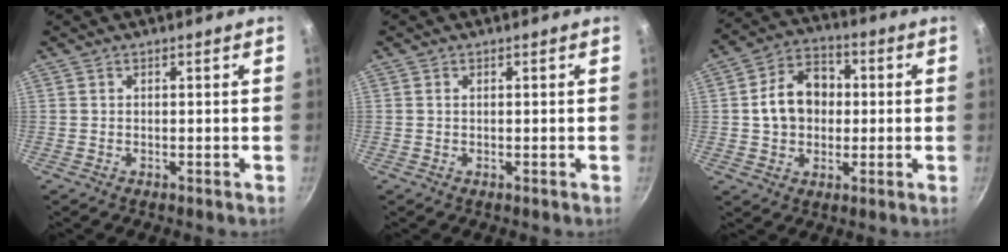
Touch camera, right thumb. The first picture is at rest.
{"total": 0.5, "force": [0.2, 0.3, 0.4], "torque": [-0.008, 0.001, 0.003]}
{"total": 11.6, "force": [0.6, 9.1, 7.2], "torque": [-0.089, 0.023, 0.000]}